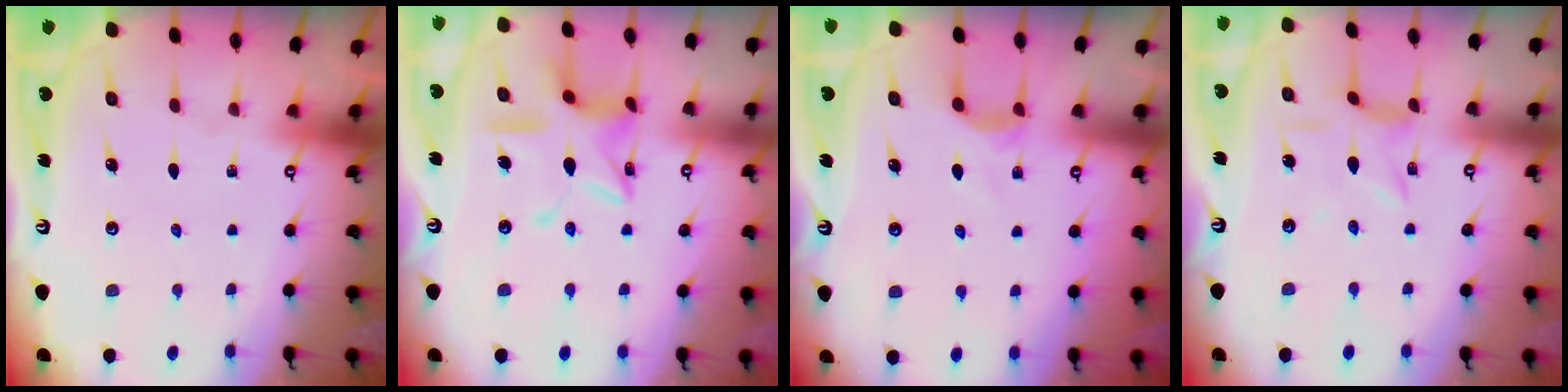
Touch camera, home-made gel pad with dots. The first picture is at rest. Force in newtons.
{"total": 11.2, "press": 11.1, "slide": 0.9}
{"total": 2.8, "press": 2.8, "slide": 0.4}
{"total": 1.4, "press": 1.3, "slide": 0.4}